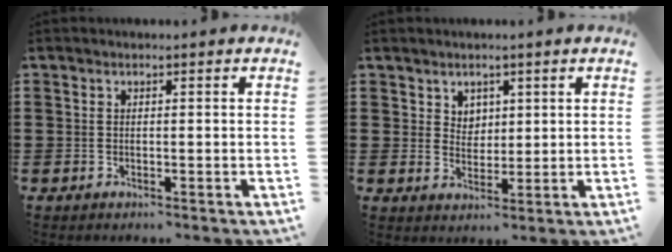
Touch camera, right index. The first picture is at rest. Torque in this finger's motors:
{"motor_torque": [-0.08, 0.09, 0.03, 0.02]}